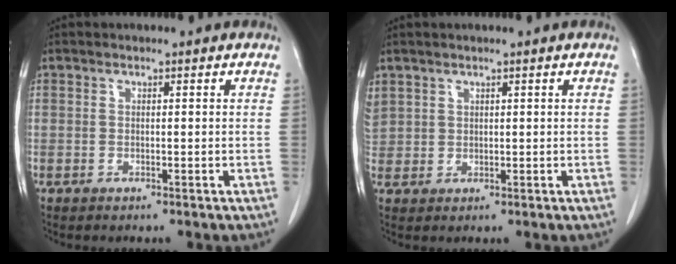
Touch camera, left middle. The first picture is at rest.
{"total": 4.6, "force": [2.5, 3.6, 1.3], "torque": [-0.053, 0.018, 0.060]}